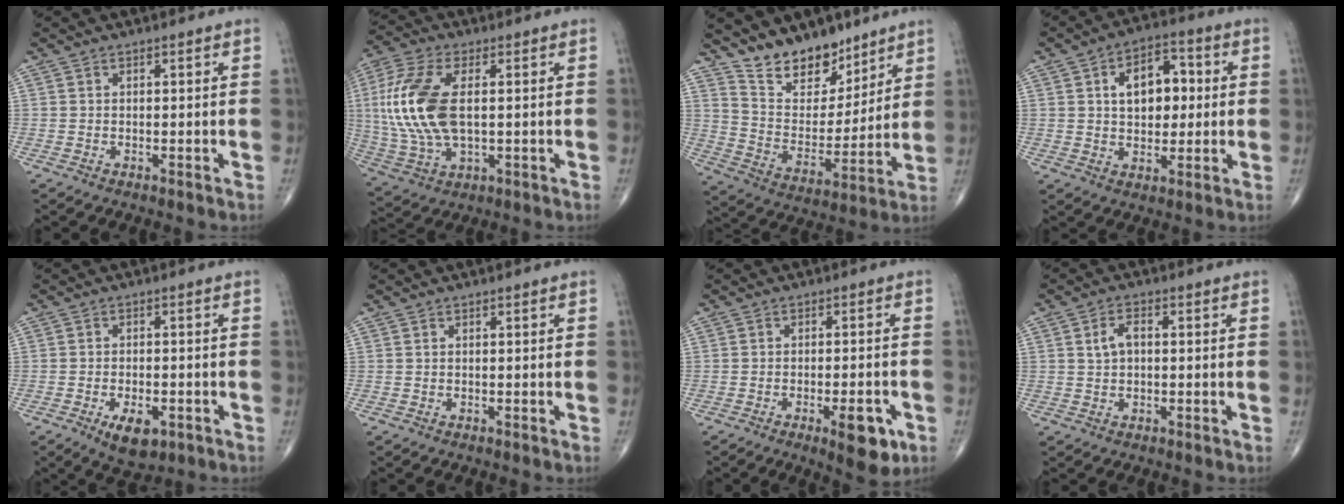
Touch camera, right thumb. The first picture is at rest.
{"total": 16.9, "force": [1.7, 8.5, 14.4], "torque": [-0.333, -0.002, 0.036]}
{"total": 13.6, "force": [10.8, 6.8, 5.0], "torque": [-0.043, -0.083, 0.201]}
{"total": 10.7, "force": [1.9, 6.8, 8.1], "torque": [-0.092, 0.010, 0.027]}
{"total": 6.5, "force": [-2.9, 3.2, 4.8], "torque": [-0.071, 0.004, -0.038]}
{"total": 0.0}
{"total": 7.5, "force": [-3.4, 2.4, 6.3], "torque": [-0.078, 0.002, -0.042]}
{"total": 3.6, "force": [0.5, 2.1, 2.8], "torque": [-0.053, 0.011, 0.007]}